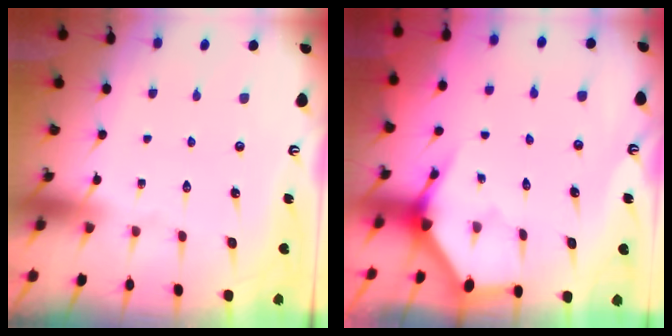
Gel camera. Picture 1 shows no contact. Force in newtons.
{"total": 3.6, "press": 3.6, "slide": 0.2}